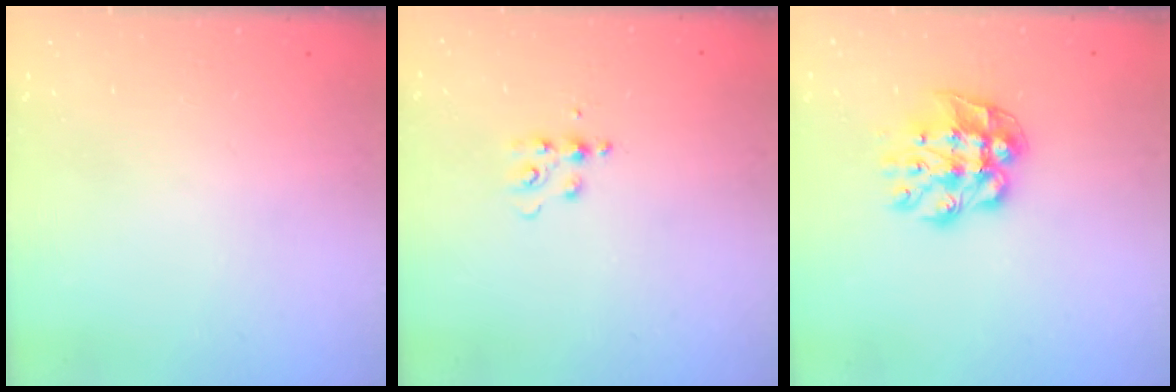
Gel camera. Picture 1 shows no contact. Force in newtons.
{"total": 4.7, "press": 4.7, "slide": 0.5}
{"total": 10.6, "press": 10.6, "slide": 0.9}